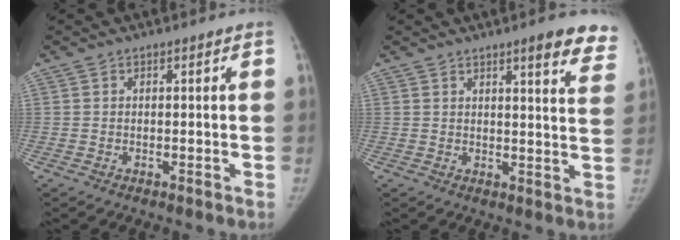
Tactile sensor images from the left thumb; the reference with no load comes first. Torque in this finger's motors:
{"motor_torque": [0.59, -0.01, 1.00, -0.54, 0.14]}